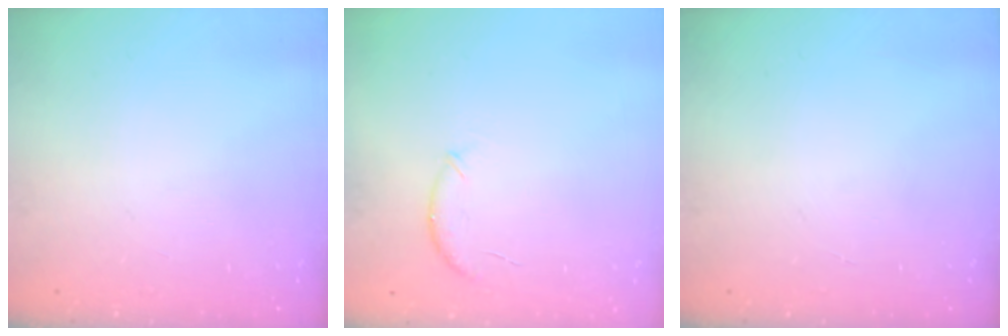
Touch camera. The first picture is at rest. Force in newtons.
{"total": 6.5, "press": 6.5, "slide": 1.0}
{"total": 0.0}